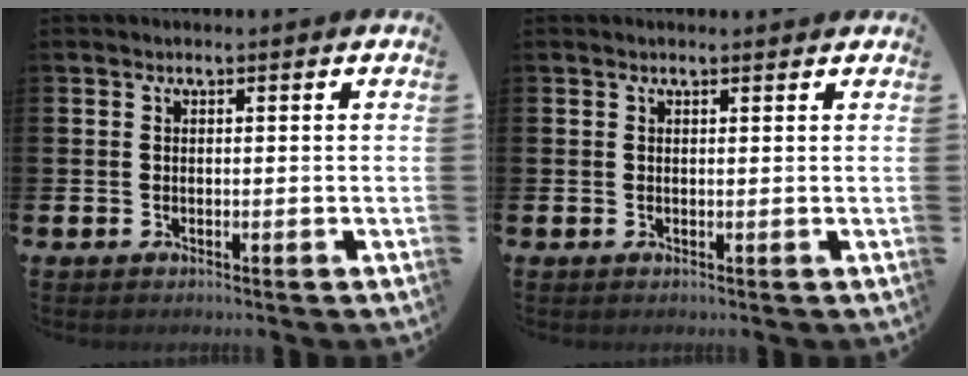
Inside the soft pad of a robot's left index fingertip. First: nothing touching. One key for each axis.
{"total": 0.6, "fx": 0.5, "fy": 0.0, "fz": 0.2, "tx": -0.002, "ty": 0.000, "tz": 0.010}